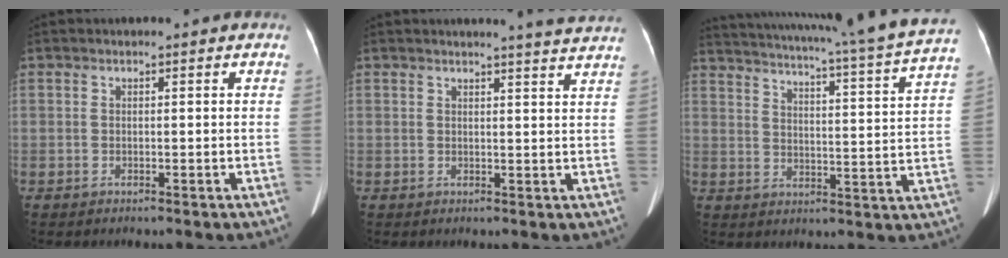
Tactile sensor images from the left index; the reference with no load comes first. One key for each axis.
{"total": 6.3, "fx": 6.0, "fy": -0.6, "fz": 1.9, "tx": -0.026, "ty": -0.009, "tz": 0.050}
{"total": 25.0, "fx": 21.5, "fy": -0.3, "fz": 12.8, "tx": -0.209, "ty": -0.039, "tz": 0.273}